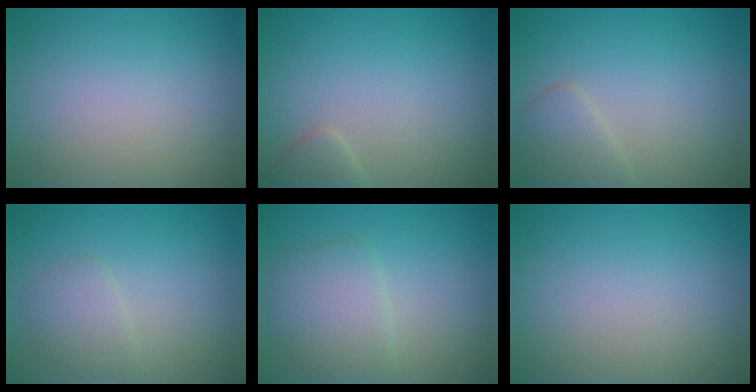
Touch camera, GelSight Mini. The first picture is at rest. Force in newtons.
{"total": 1.5, "press": 1.5, "slide": 0.1}
{"total": 2.0, "press": 2.0, "slide": 0.1}
{"total": 1.9, "press": 1.9, "slide": 0.0}
{"total": 3.7, "press": 3.6, "slide": 0.1}
{"total": 0.0}